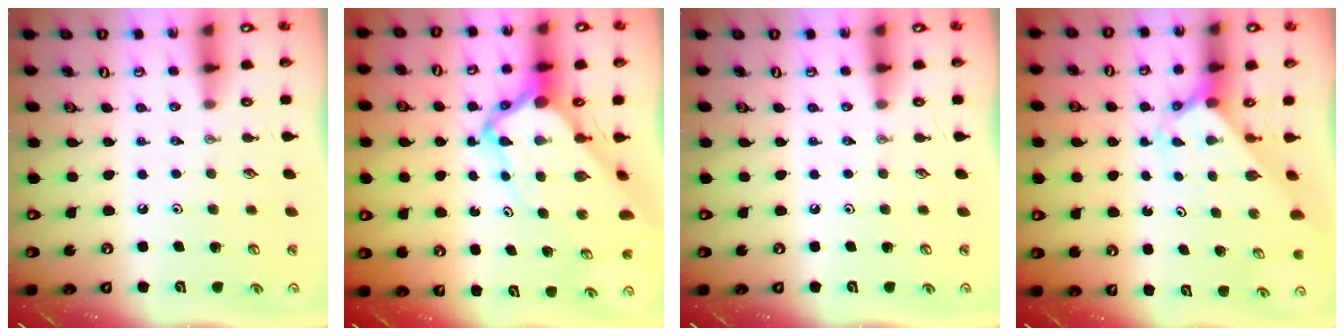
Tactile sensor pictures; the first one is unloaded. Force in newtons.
{"total": 8.2, "press": 8.2, "slide": 0.4}
{"total": 0.0}
{"total": 2.0, "press": 2.0, "slide": 0.2}